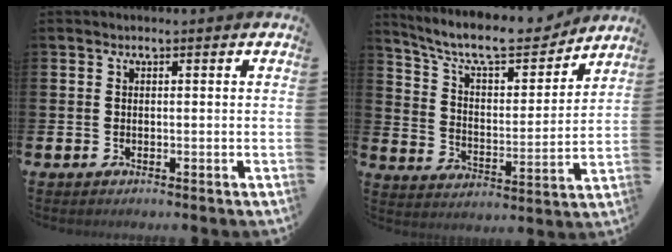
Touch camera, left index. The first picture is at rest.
{"total": 10.0, "force": [8.9, 2.6, 3.7], "torque": [-0.101, -0.061, 0.151]}